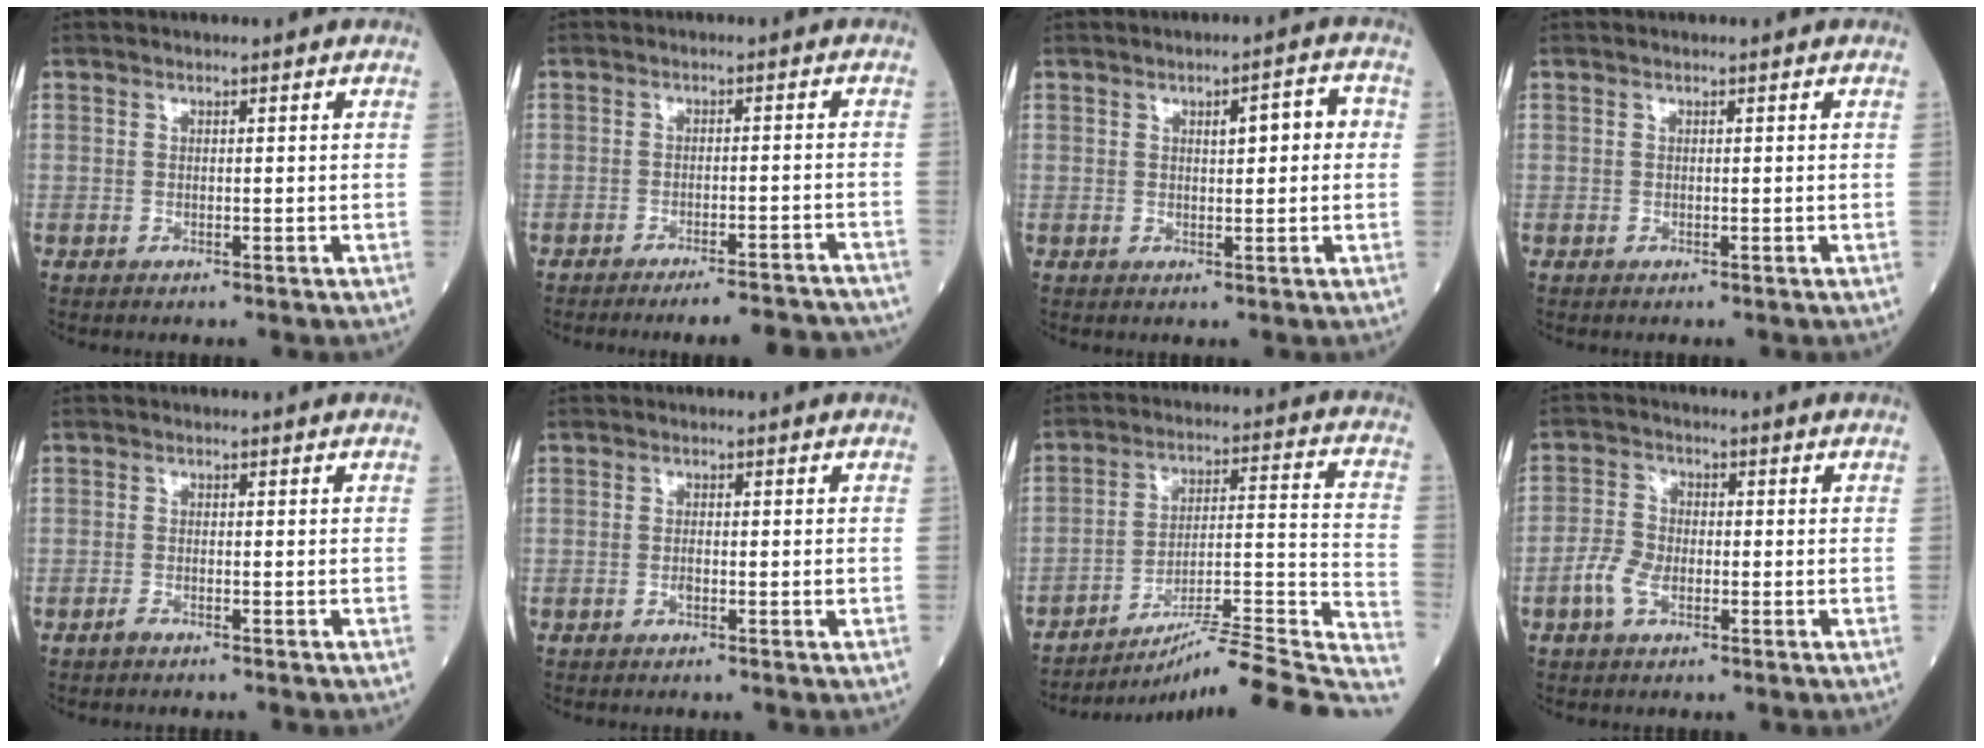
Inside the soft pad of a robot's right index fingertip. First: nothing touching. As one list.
[{"total": 10.6, "force": [-10.1, 0.6, 3.1], "torque": [-0.017, 0.004, -0.123]}, {"total": 4.2, "force": [0.8, 1.2, 4.0], "torque": [-0.058, 0.017, 0.011]}, {"total": 0.0}, {"total": 1.2, "force": [-1.1, 0.1, 0.5], "torque": [-0.012, -0.001, -0.017]}, {"total": 1.2, "force": [-0.4, 0.2, 1.1], "torque": [-0.018, 0.002, -0.006]}, {"total": 24.3, "force": [-21.1, -0.9, 12.0], "torque": [-0.102, 0.001, -0.303]}, {"total": 4.3, "force": [-1.9, 2.4, 3.0], "torque": [-0.072, 0.006, -0.042]}]